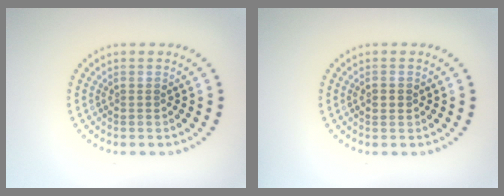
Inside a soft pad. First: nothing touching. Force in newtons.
{"total": 1.7, "press": 1.7, "slide": 0.1}